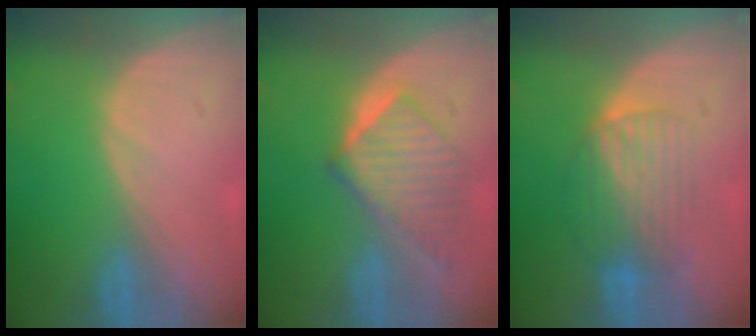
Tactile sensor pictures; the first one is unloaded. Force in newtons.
{"total": 6.9, "press": 6.9, "slide": 0.2}
{"total": 6.4, "press": 6.3, "slide": 1.1}